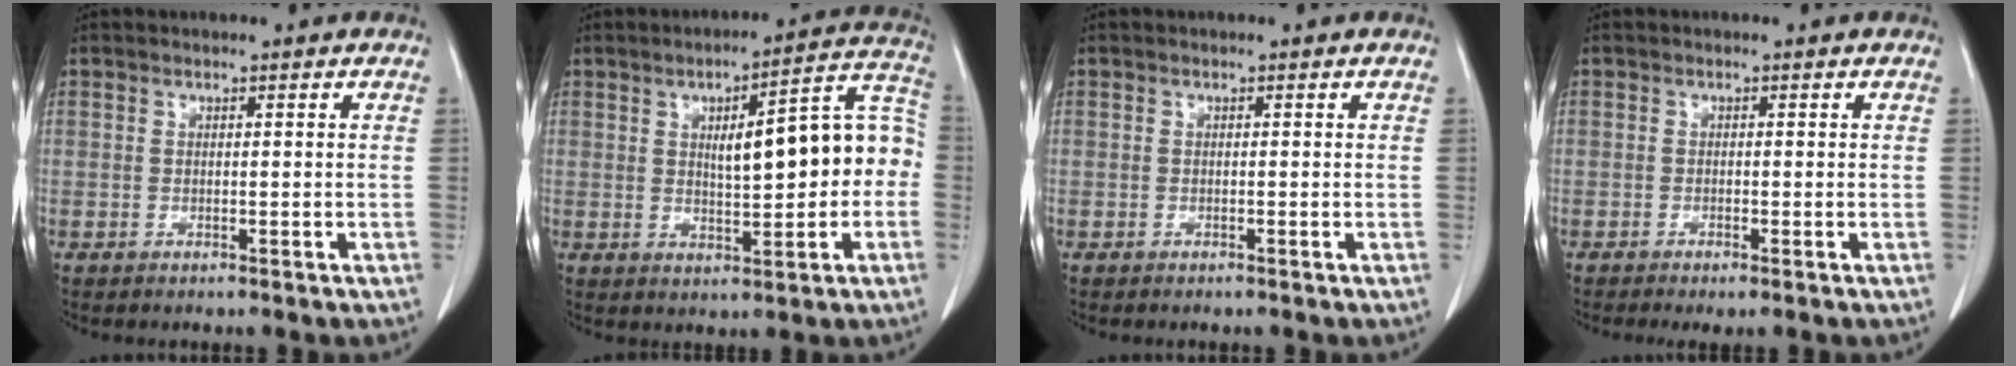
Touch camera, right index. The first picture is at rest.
{"total": 13.2, "force": [0.3, 3.7, 12.6], "torque": [-0.164, 0.043, 0.009]}
{"total": 0.0}
{"total": 1.7, "force": [-1.1, 0.2, 1.3], "torque": [-0.024, -0.004, -0.017]}